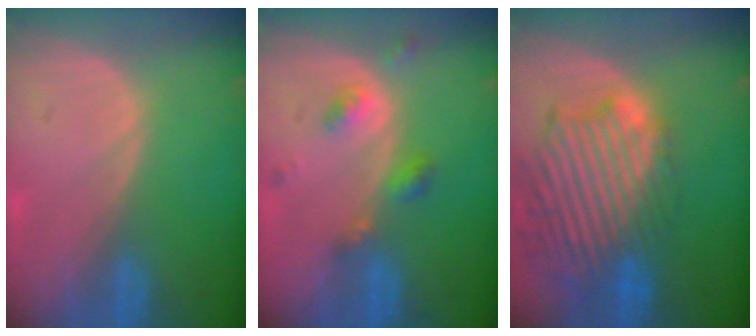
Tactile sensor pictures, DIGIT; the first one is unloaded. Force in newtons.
{"total": 4.6, "press": 4.1, "slide": 2.1}
{"total": 13.9, "press": 11.7, "slide": 7.4}